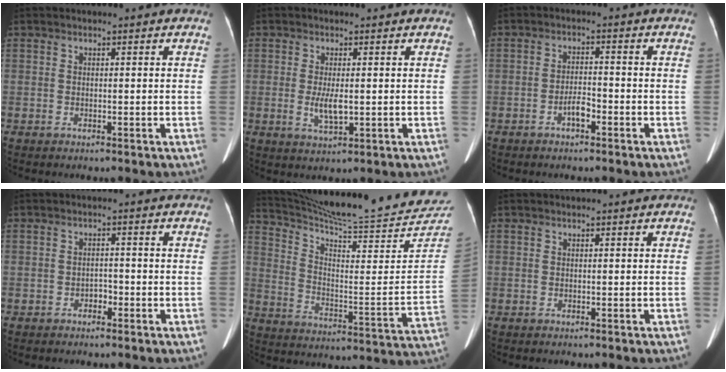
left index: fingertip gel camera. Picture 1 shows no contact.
{"total": 3.5, "force": [0.0, 1.0, 3.4], "torque": [-0.066, -0.007, 0.003]}
{"total": 2.6, "force": [-1.6, 0.8, 1.9], "torque": [-0.032, 0.004, -0.030]}
{"total": 1.4, "force": [-0.9, 0.8, 0.7], "torque": [-0.007, 0.005, -0.016]}
{"total": 27.2, "force": [26.0, -0.2, 8.2], "torque": [-0.139, -0.124, 0.348]}
{"total": 0.0}